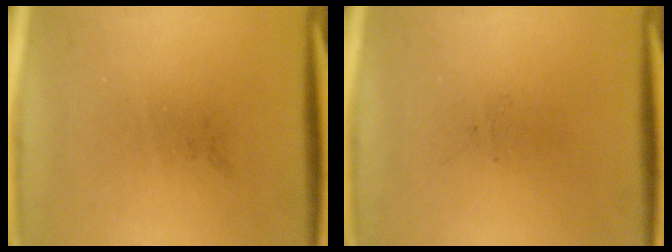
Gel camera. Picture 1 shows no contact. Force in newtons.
{"total": 0.0}